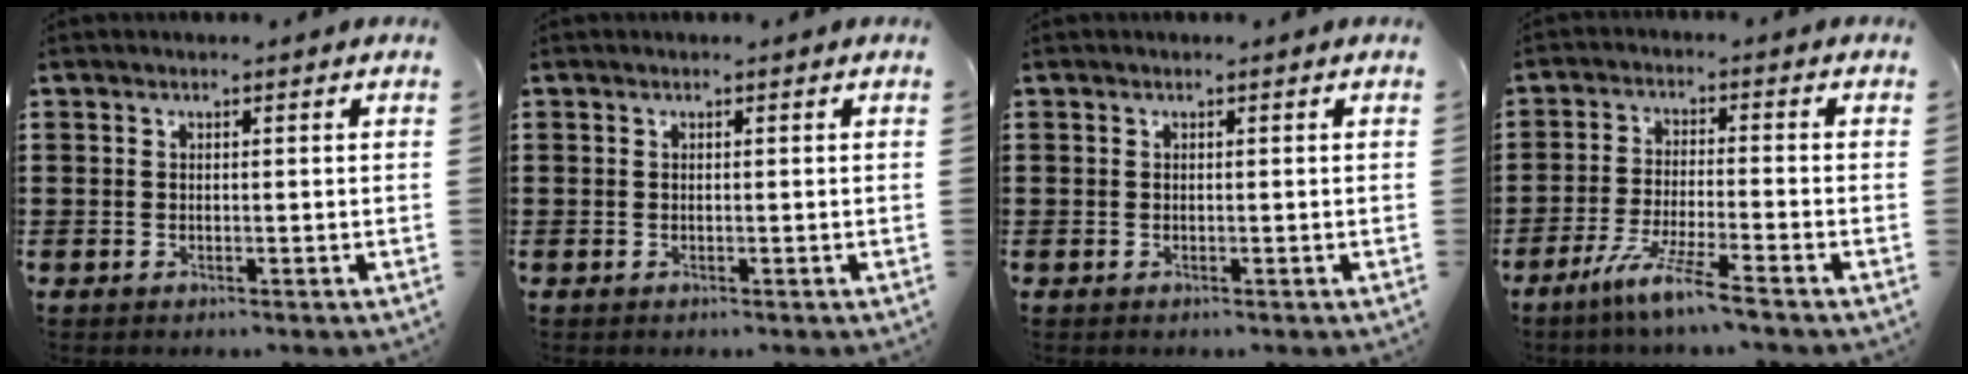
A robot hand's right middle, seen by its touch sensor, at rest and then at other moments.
{"total": 0.0}
{"total": 0.0}
{"total": 6.7, "force": [-5.2, -0.3, 4.2], "torque": [-0.091, -0.015, -0.100]}